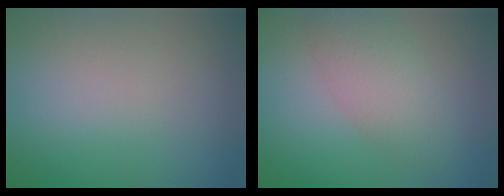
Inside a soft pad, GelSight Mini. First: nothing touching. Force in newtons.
{"total": 3.9, "press": 3.9, "slide": 0.1}